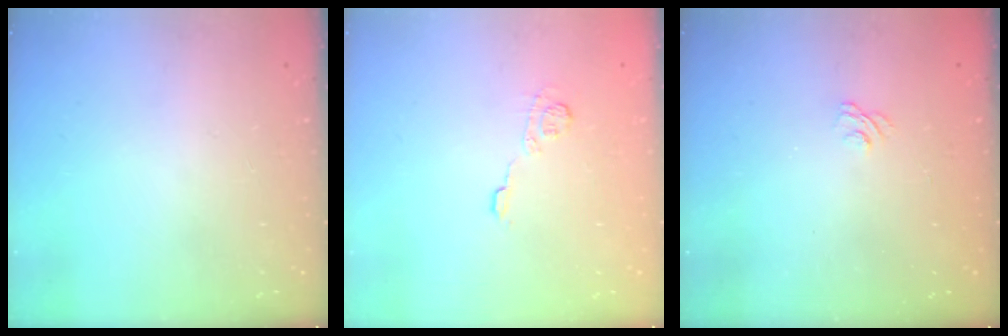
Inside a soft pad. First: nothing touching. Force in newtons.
{"total": 4.5, "press": 4.3, "slide": 1.1}
{"total": 1.6, "press": 1.0, "slide": 1.2}